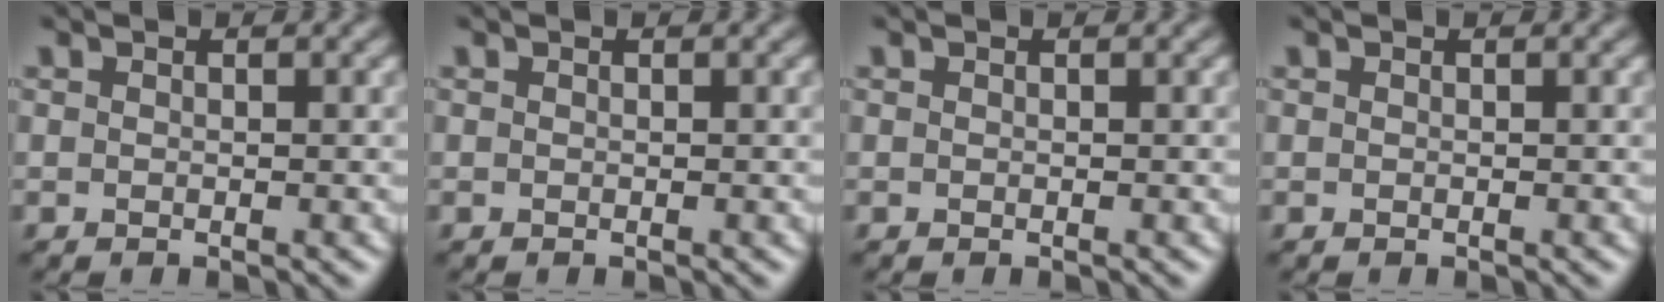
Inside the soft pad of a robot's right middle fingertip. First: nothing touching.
{"total": 0.0}
{"total": 0.0}
{"total": 0.0}